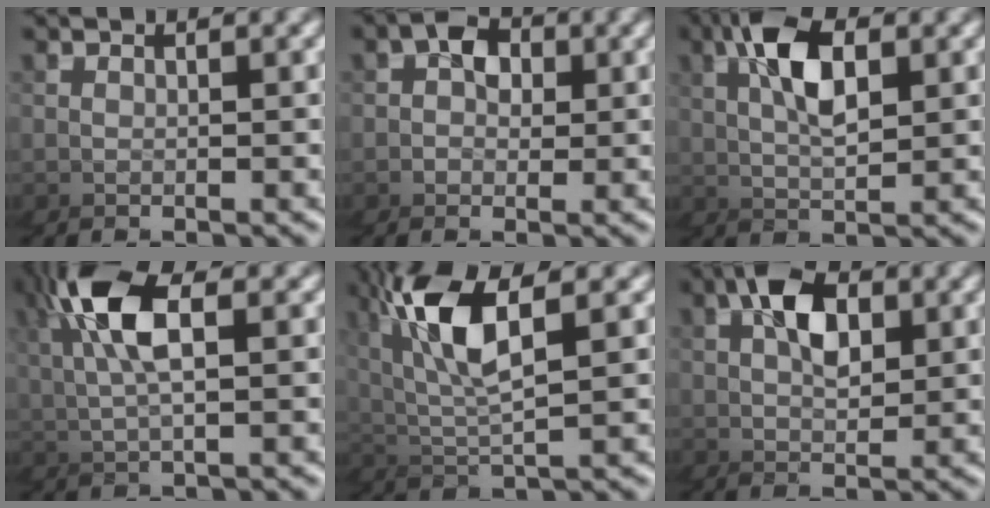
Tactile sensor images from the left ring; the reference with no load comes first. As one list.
[{"total": 4.5, "force": [0.6, 4.4, 0.9], "torque": [-0.043, -0.014, 0.008]}, {"total": 3.6, "force": [2.7, 0.3, 2.3], "torque": [-0.078, 0.023, 0.029]}, {"total": 4.9, "force": [1.6, 1.2, 4.5], "torque": [-0.131, 0.008, 0.025]}, {"total": 6.2, "force": [3.9, 1.3, 4.7], "torque": [-0.153, 0.031, 0.056]}, {"total": 2.1, "force": [1.9, 0.6, 0.6], "torque": [-0.032, 0.017, 0.018]}]